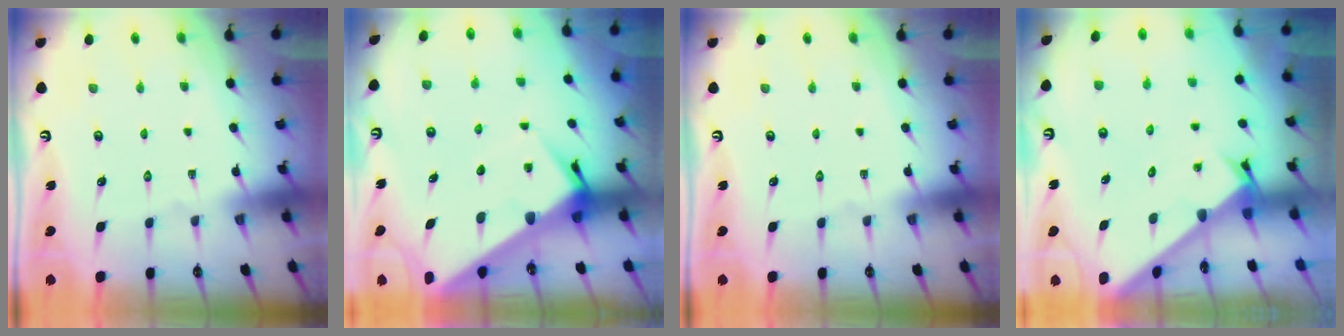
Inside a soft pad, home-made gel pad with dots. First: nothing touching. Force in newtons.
{"total": 7.3, "press": 7.3, "slide": 0.7}
{"total": 0.0}
{"total": 2.5, "press": 2.5, "slide": 0.1}